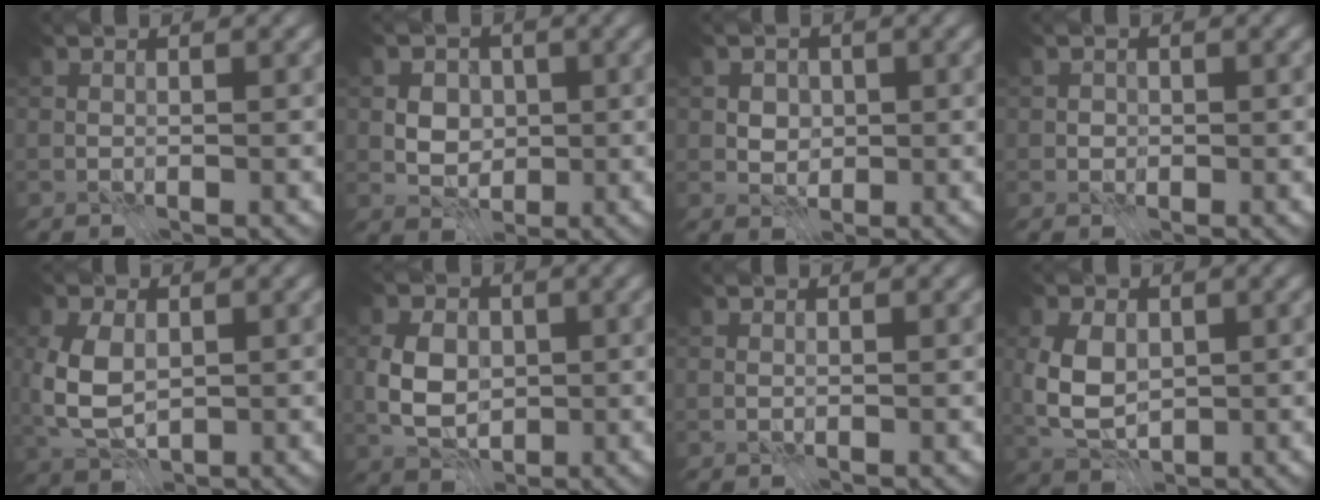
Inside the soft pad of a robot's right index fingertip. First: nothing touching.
{"total": 4.3, "force": [0.1, 3.5, 2.5], "torque": [-0.023, 0.011, -0.010]}
{"total": 2.7, "force": [0.3, 2.3, 1.4], "torque": [-0.021, 0.007, 0.002]}
{"total": 0.8, "force": [-0.2, 0.7, 0.1], "torque": [0.000, -0.002, -0.005]}
{"total": 5.5, "force": [0.0, 3.6, 4.2], "torque": [-0.101, 0.001, -0.001]}
{"total": 5.1, "force": [-0.7, 3.6, 3.6], "torque": [-0.072, 0.003, -0.020]}
{"total": 0.0}
{"total": 5.0, "force": [-0.2, 3.4, 3.7], "torque": [-0.082, 0.001, -0.009]}